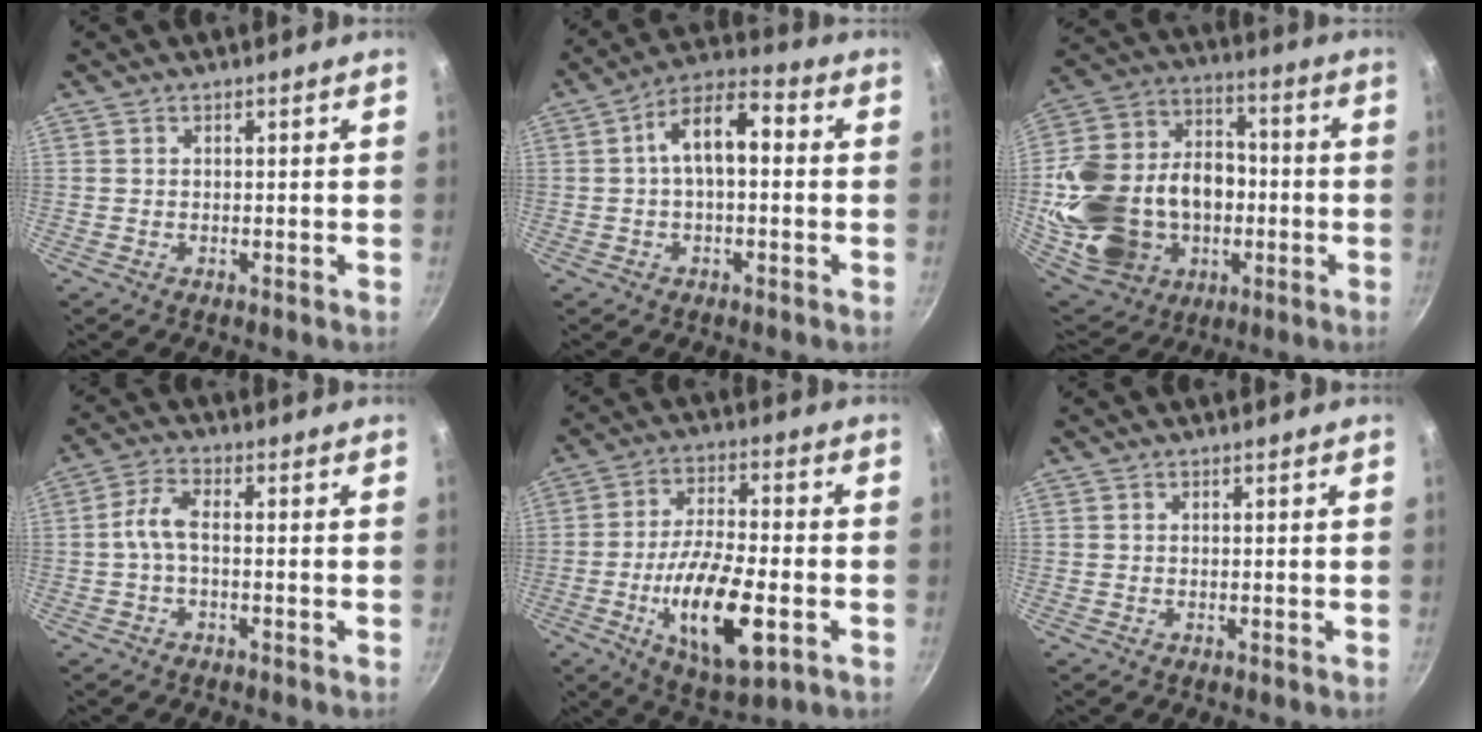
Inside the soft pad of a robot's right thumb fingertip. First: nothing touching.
{"total": 10.0, "force": [0.8, 5.0, 8.6], "torque": [-0.125, 0.039, 0.001]}
{"total": 28.1, "force": [-4.2, 21.3, 17.9], "torque": [-0.327, 0.052, -0.049]}
{"total": 5.4, "force": [-1.1, 2.7, 4.5], "torque": [-0.096, 0.028, -0.032]}
{"total": 17.0, "force": [-5.0, 6.4, 14.9], "torque": [-0.260, 0.012, -0.085]}
{"total": 0.0}